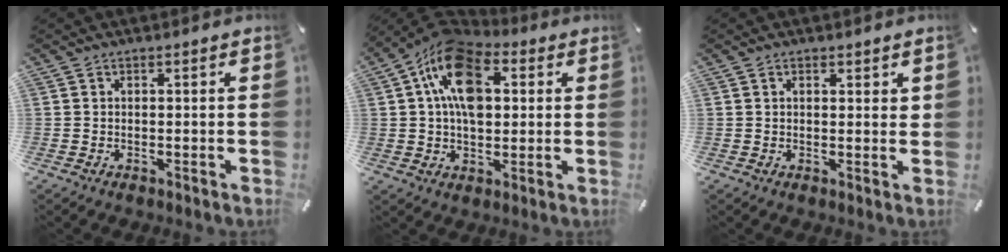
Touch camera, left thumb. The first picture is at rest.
{"total": 15.5, "force": [3.7, 10.1, 11.1], "torque": [-0.194, 0.002, 0.070]}
{"total": 1.8, "force": [0.9, 0.8, 1.2], "torque": [-0.017, -0.001, 0.015]}